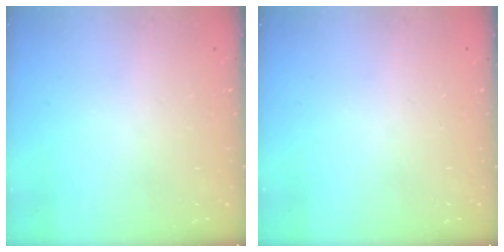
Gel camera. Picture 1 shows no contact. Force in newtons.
{"total": 0.0}